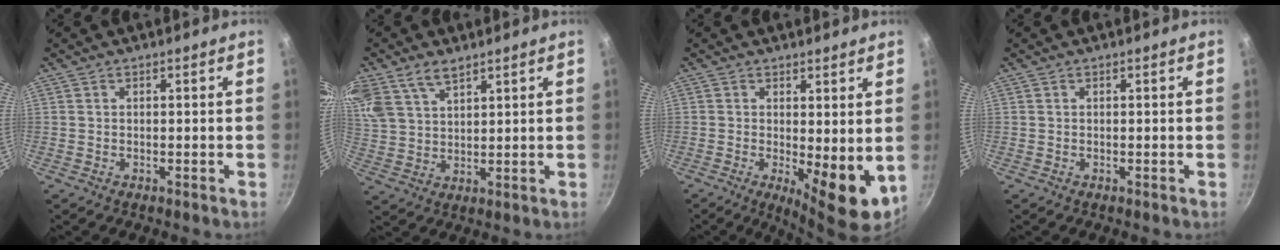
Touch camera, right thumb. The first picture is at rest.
{"total": 11.6, "force": [7.5, 6.6, 6.0], "torque": [-0.132, 0.002, 0.157]}
{"total": 8.4, "force": [-0.1, 2.9, 7.9], "torque": [-0.100, -0.017, 0.007]}
{"total": 0.0}